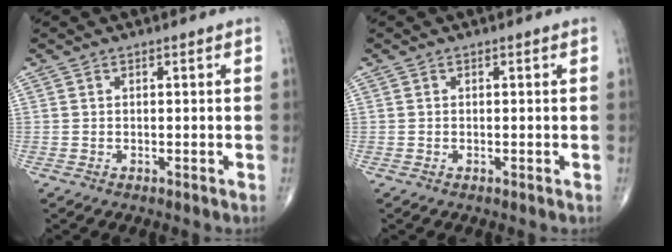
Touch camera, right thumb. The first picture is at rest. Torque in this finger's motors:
{"motor_torque": [-0.09, -0.06, -0.01, -0.01, -0.01]}